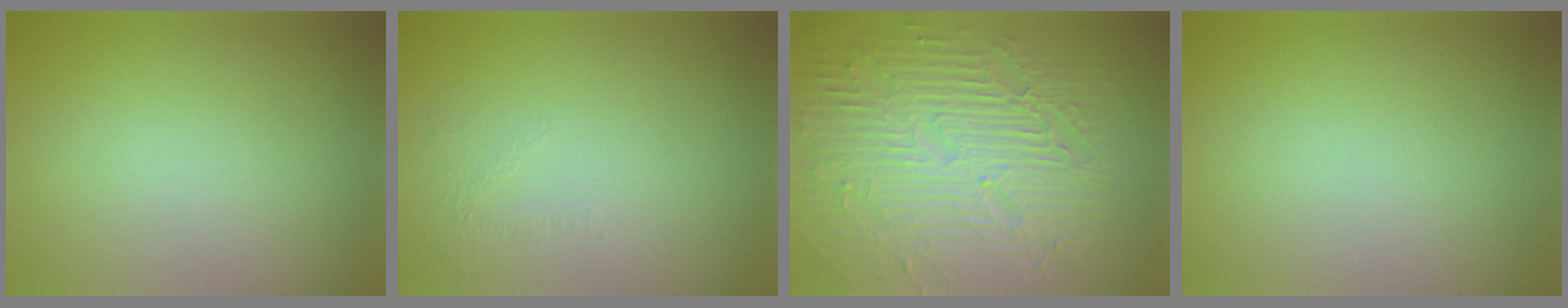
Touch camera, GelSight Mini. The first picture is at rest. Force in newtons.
{"total": 0.9, "press": 0.4, "slide": 0.8}
{"total": 10.1, "press": 6.5, "slide": 7.7}
{"total": 0.0}